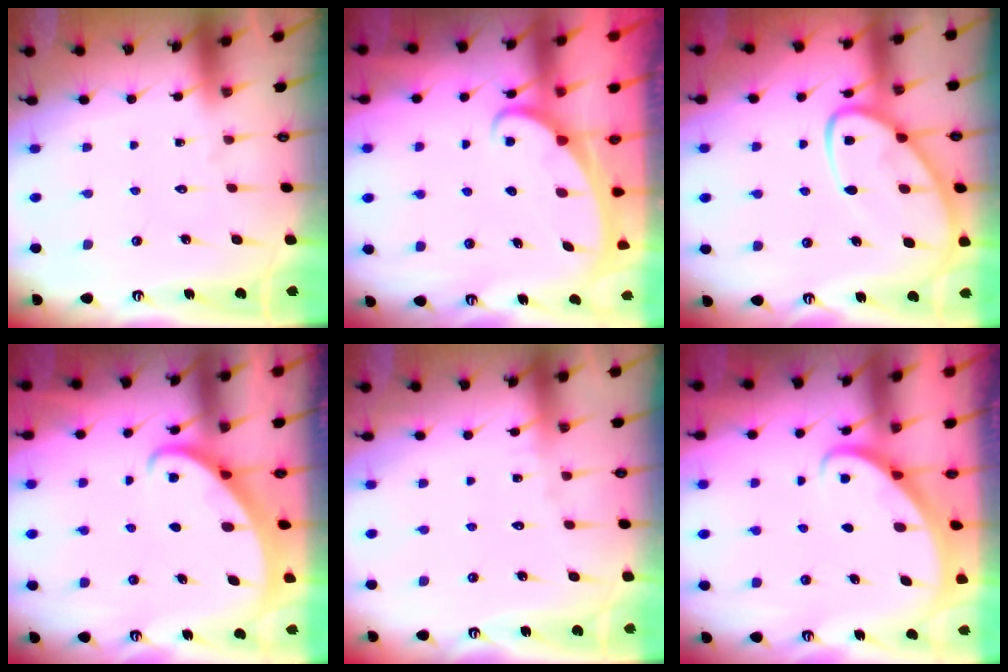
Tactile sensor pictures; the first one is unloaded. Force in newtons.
{"total": 2.4, "press": 2.3, "slide": 0.3}
{"total": 11.2, "press": 11.1, "slide": 1.0}
{"total": 2.1, "press": 2.0, "slide": 0.3}
{"total": 2.5, "press": 2.5, "slide": 0.2}
{"total": 2.8, "press": 2.8, "slide": 0.2}